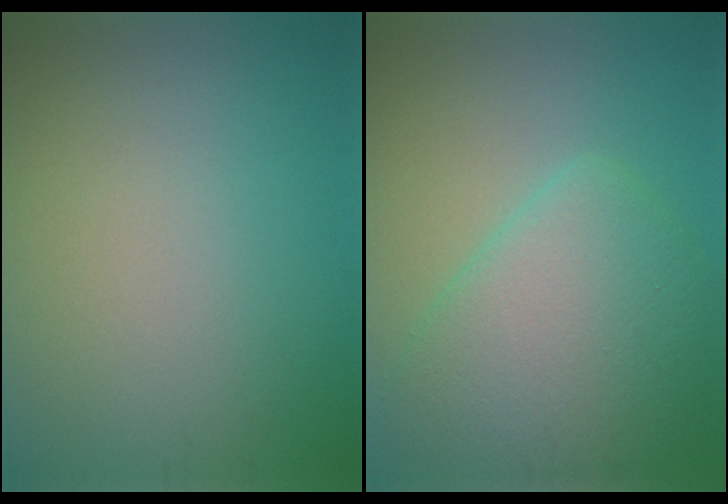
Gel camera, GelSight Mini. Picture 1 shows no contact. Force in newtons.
{"total": 6.9, "press": 6.9, "slide": 0.2}